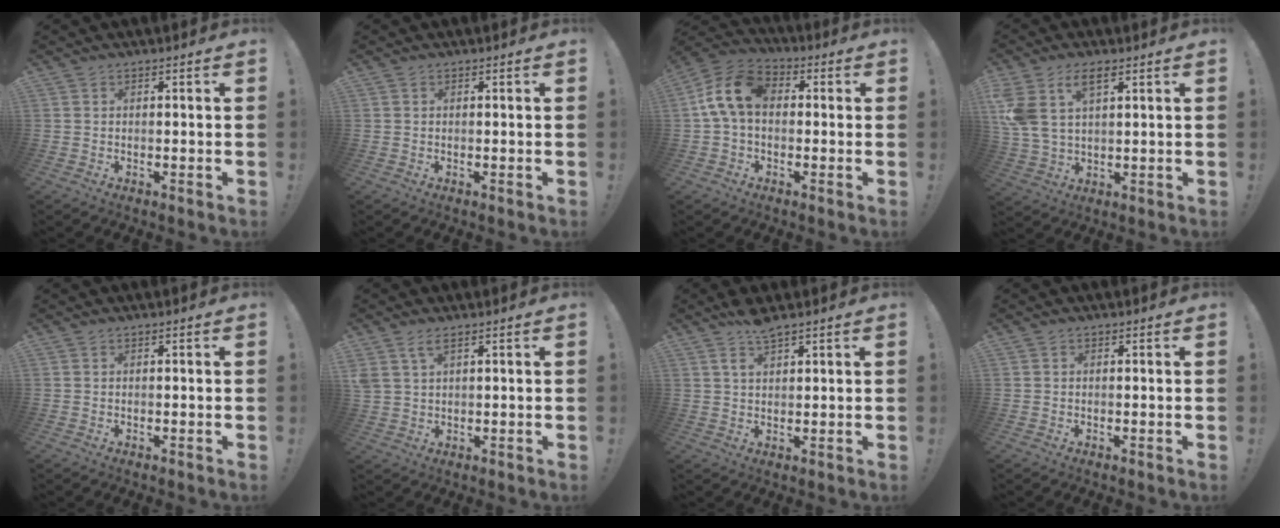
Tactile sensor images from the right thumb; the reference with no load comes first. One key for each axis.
{"total": 0.0}
{"total": 12.7, "fx": 1.4, "fy": 8.4, "fz": 9.5, "tx": -0.183, "ty": 0.024, "tz": 0.032}
{"total": 9.8, "fx": 4.9, "fy": 5.2, "fz": 6.8, "tx": -0.155, "ty": -0.012, "tz": 0.092}
{"total": 0.0}
{"total": 4.2, "fx": 2.4, "fy": 1.5, "fz": 3.0, "tx": -0.058, "ty": -0.008, "tz": 0.046}
{"total": 5.1, "fx": 3.6, "fy": 1.6, "fz": 3.3, "tx": -0.058, "ty": -0.018, "tz": 0.061}
{"total": 0.0}